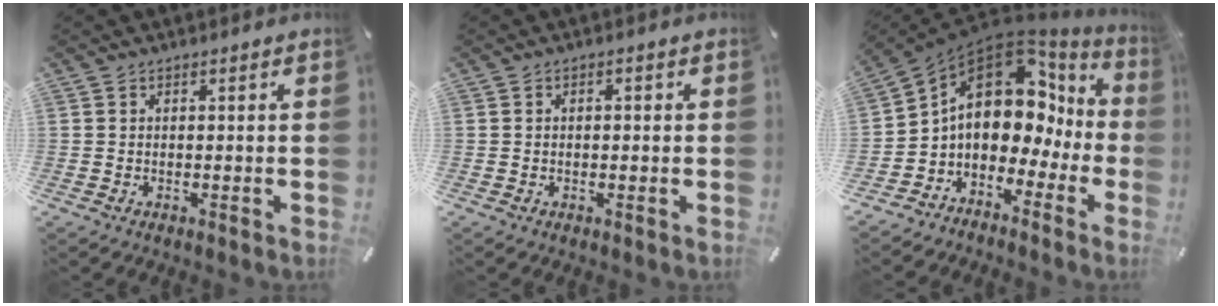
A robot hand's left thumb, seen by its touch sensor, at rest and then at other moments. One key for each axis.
{"total": 1.2, "fx": -0.2, "fy": 0.7, "fz": 1.0, "tx": -0.018, "ty": 0.003, "tz": -0.005}
{"total": 14.9, "fx": 2.7, "fy": 11.1, "fz": 9.6, "tx": -0.137, "ty": -0.021, "tz": 0.044}